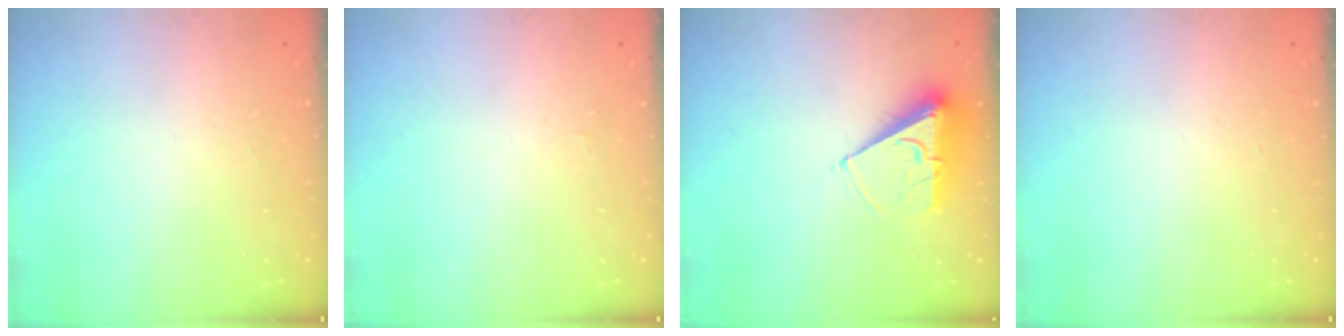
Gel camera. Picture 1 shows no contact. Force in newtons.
{"total": 1.6, "press": 1.6, "slide": 0.2}
{"total": 7.6, "press": 7.5, "slide": 0.5}
{"total": 0.0}